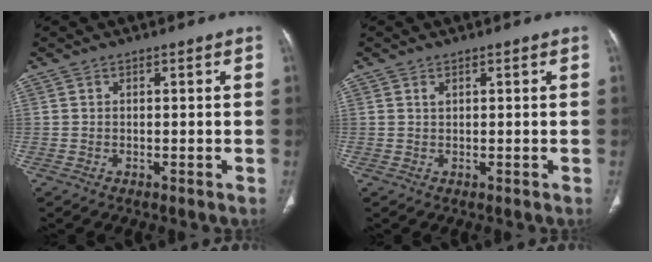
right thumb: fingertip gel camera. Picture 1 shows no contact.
{"total": 0.7, "force": [0.4, 0.4, 0.5], "torque": [-0.009, 0.000, 0.009]}